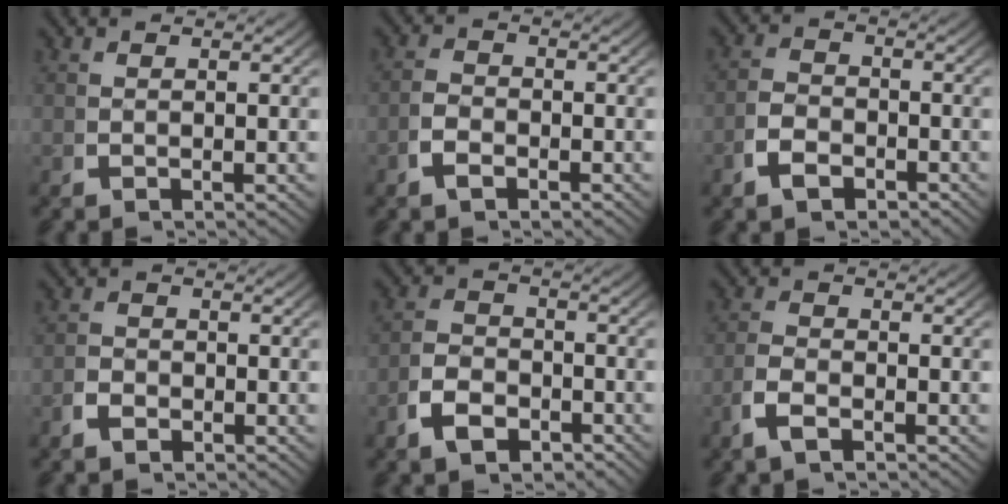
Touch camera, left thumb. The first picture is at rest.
{"total": 1.9, "force": [-1.1, 1.2, 1.1], "torque": [-0.026, -0.007, -0.021]}
{"total": 2.9, "force": [-1.7, 1.9, 1.5], "torque": [-0.031, -0.010, -0.029]}
{"total": 1.4, "force": [-1.0, 0.9, 0.5], "torque": [-0.007, -0.005, -0.022]}
{"total": 3.8, "force": [-2.1, 2.5, 2.0], "torque": [-0.040, -0.014, -0.033]}
{"total": 2.3, "force": [-1.3, 1.2, 1.5], "torque": [-0.041, -0.006, -0.025]}